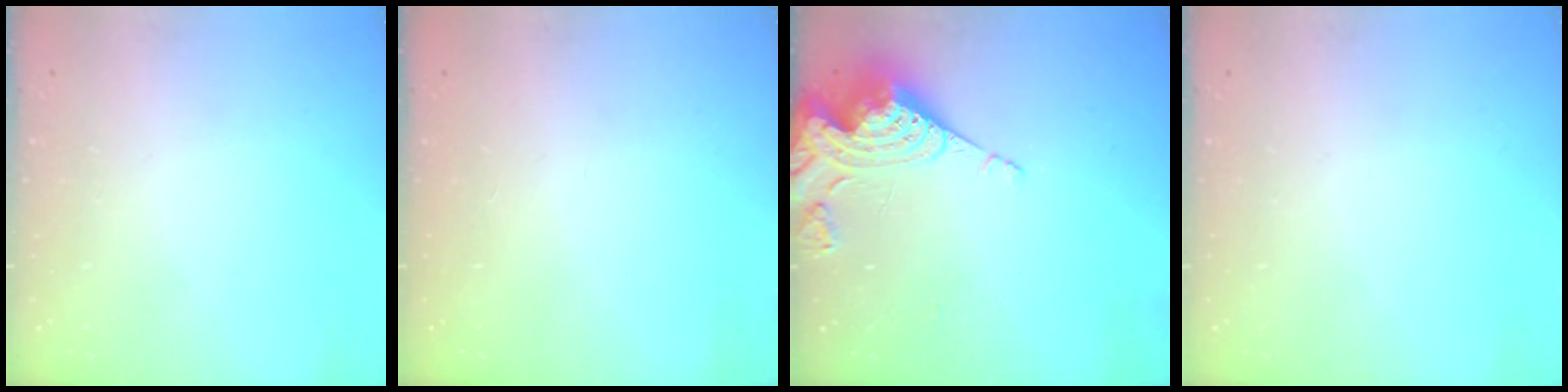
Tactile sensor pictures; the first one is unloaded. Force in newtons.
{"total": 1.3, "press": 1.0, "slide": 0.7}
{"total": 13.3, "press": 13.3, "slide": 1.1}
{"total": 0.0}